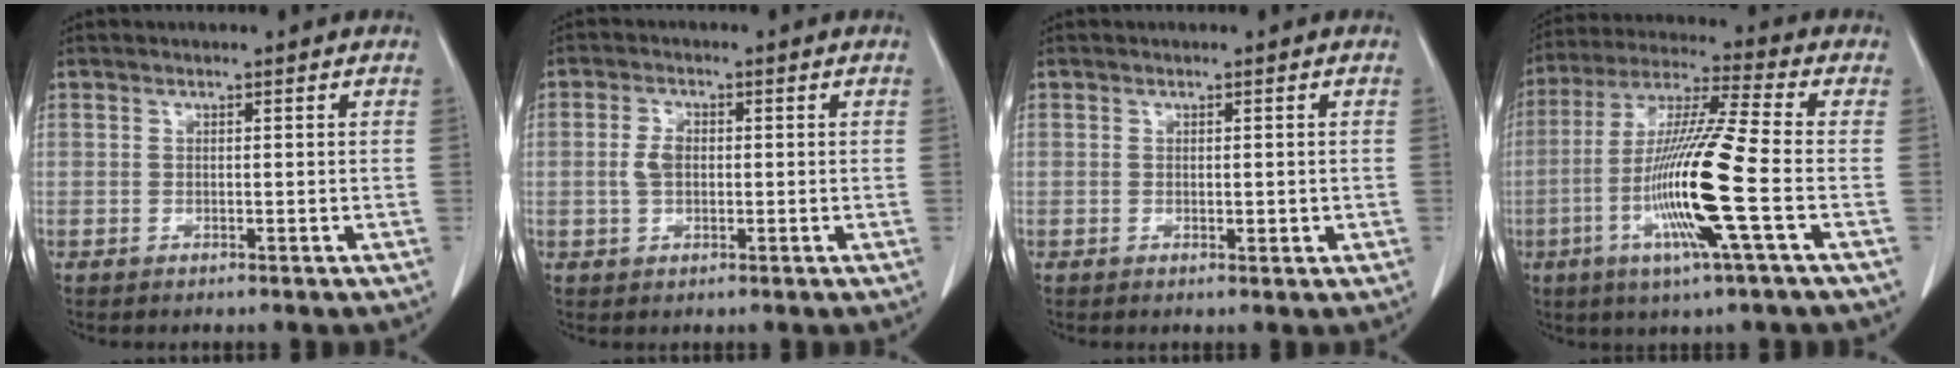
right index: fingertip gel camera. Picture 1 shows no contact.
{"total": 3.1, "force": [0.0, 1.9, 2.4], "torque": [-0.056, 0.008, -0.002]}
{"total": 1.3, "force": [0.0, 0.7, 1.1], "torque": [-0.009, -0.001, 0.005]}
{"total": 15.7, "force": [-4.0, -0.6, 15.1], "torque": [-0.304, -0.013, -0.084]}